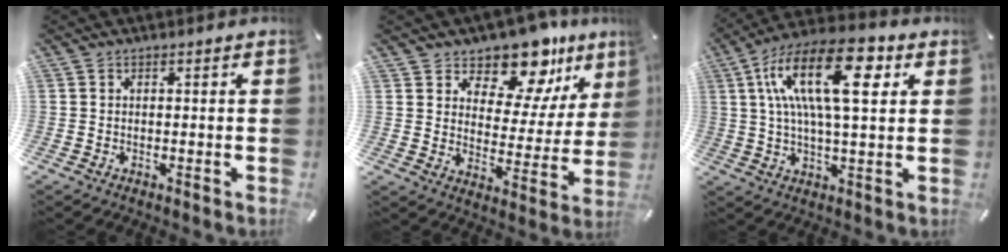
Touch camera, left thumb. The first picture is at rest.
{"total": 13.6, "force": [11.2, 6.4, 4.2], "torque": [-0.068, -0.100, 0.196]}
{"total": 19.4, "force": [6.2, 7.5, 16.8], "torque": [-0.333, -0.009, 0.092]}